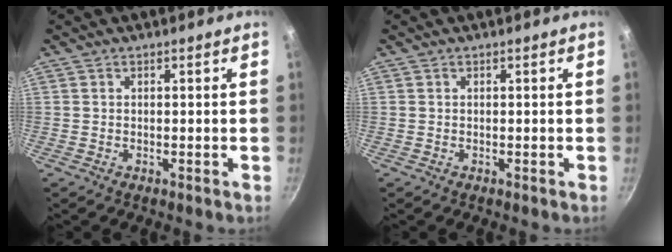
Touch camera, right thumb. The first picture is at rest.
{"total": 0.0}